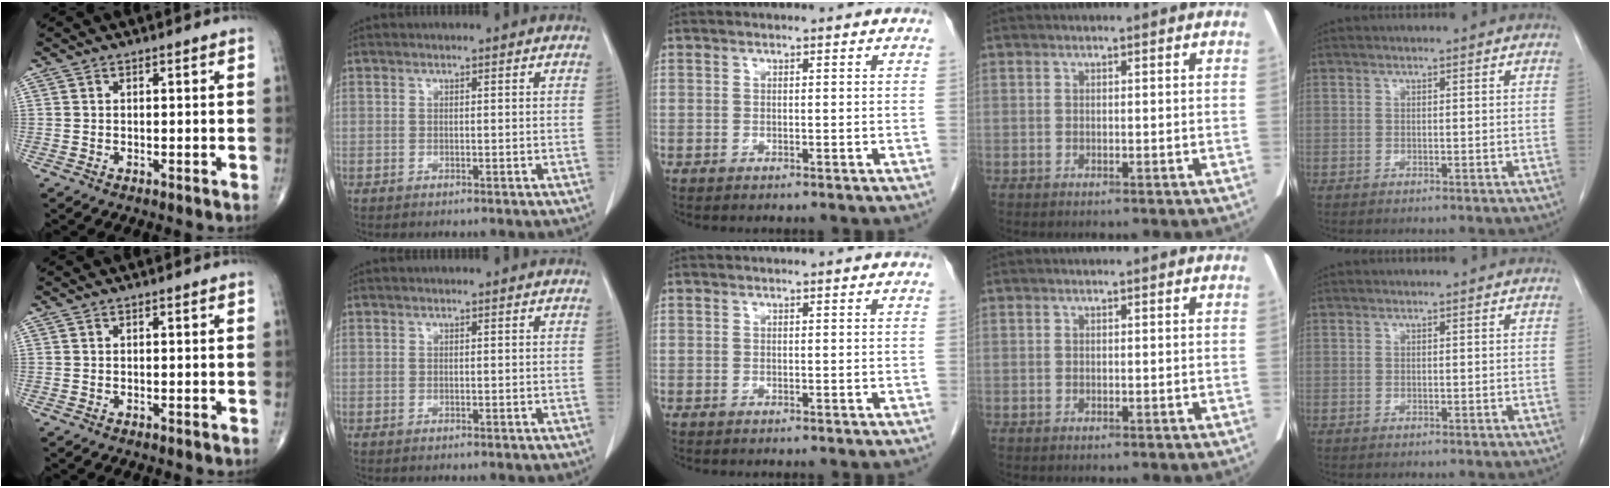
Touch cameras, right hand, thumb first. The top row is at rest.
{}